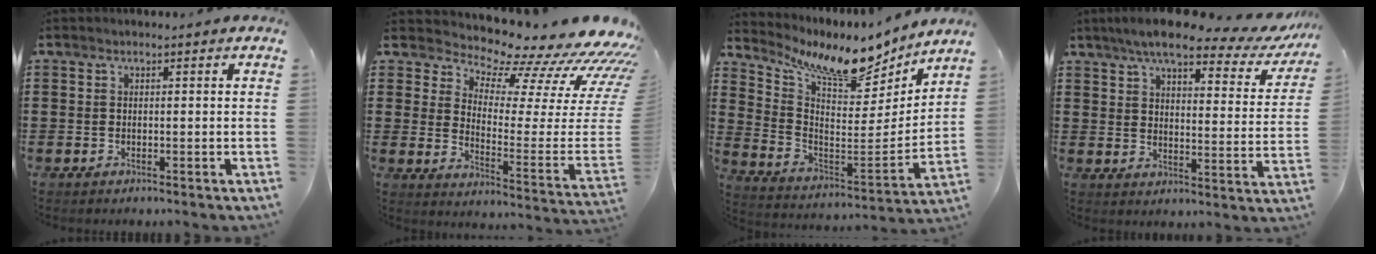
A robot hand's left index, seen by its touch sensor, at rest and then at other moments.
{"total": 9.7, "force": [8.4, 1.9, 4.5], "torque": [-0.083, -0.093, 0.137]}
{"total": 9.5, "force": [7.6, 3.2, 4.8], "torque": [-0.116, -0.052, 0.125]}
{"total": 8.2, "force": [6.7, 1.3, 4.6], "torque": [-0.099, -0.031, 0.112]}